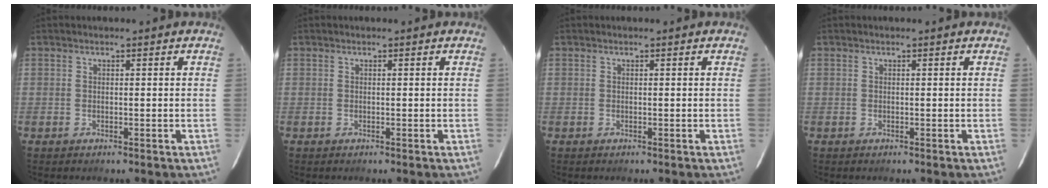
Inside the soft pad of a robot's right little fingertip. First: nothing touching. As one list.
[{"total": 0.0}, {"total": 0.0}, {"total": 0.0}]